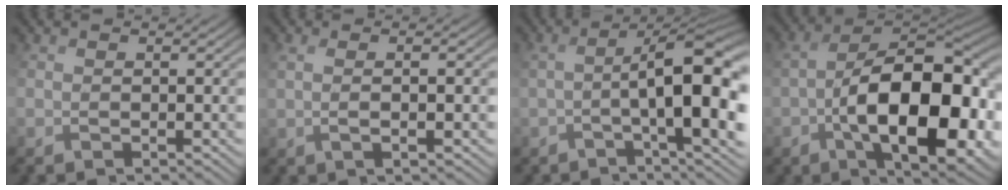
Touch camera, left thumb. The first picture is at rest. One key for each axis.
{"total": 2.6, "fx": 0.6, "fy": 0.6, "fz": 2.4, "tx": -0.041, "ty": 0.012, "tz": 0.014}
{"total": 11.2, "fx": -2.2, "fy": 2.6, "fz": 10.6, "tx": -0.136, "ty": 0.013, "tz": -0.025}
{"total": 15.8, "fx": -4.0, "fy": 8.0, "fz": 13.0, "tx": -0.182, "ty": -0.001, "tz": -0.060}